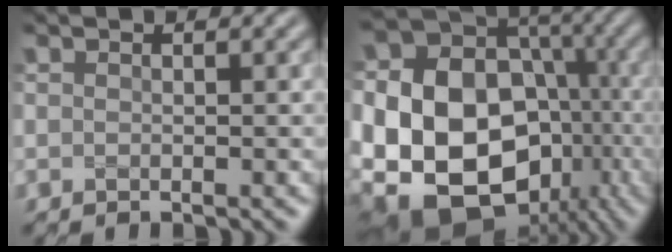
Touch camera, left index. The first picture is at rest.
{"total": 20.0, "force": [-4.8, 15.7, 11.4], "torque": [-0.213, -0.028, -0.076]}